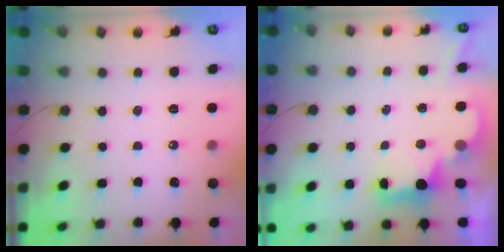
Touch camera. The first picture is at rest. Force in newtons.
{"total": 2.6, "press": 2.6, "slide": 0.5}